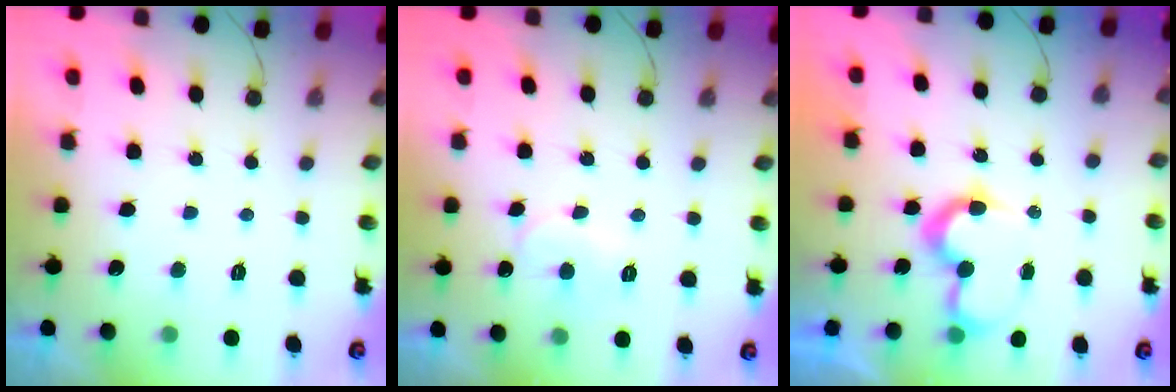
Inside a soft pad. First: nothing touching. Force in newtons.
{"total": 7.2, "press": 7.1, "slide": 0.5}
{"total": 8.7, "press": 8.6, "slide": 0.1}